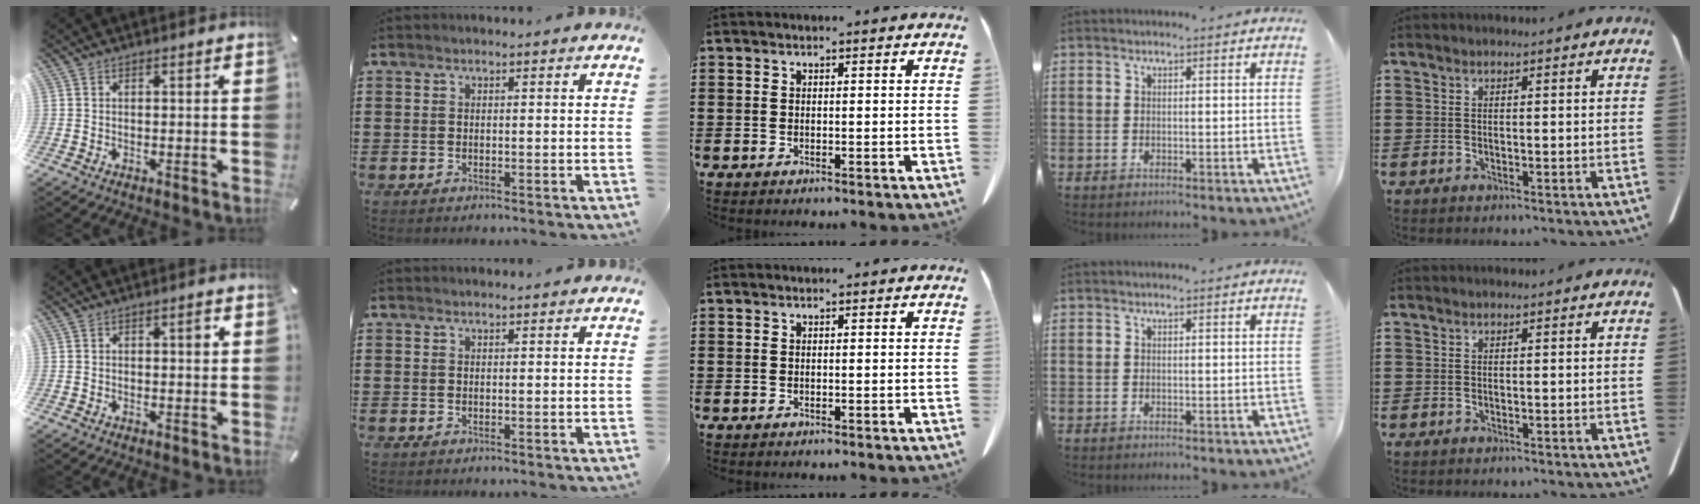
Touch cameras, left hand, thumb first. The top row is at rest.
{"thumb": {"total": 2.6, "force": [0.4, 1.4, 2.1], "torque": [-0.028, 0.004, 0.000]}, "index": {"total": 0.7, "force": [0.7, 0.0, 0.2], "torque": [-0.006, -0.001, 0.014]}}